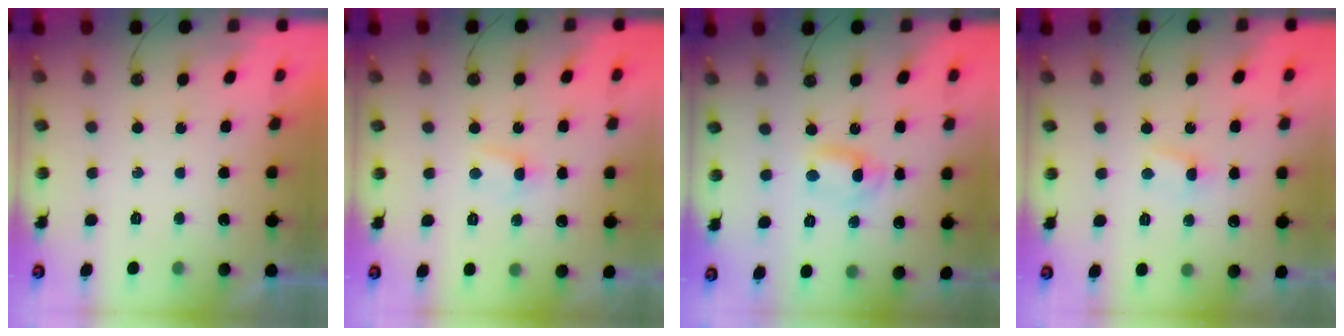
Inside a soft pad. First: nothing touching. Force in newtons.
{"total": 2.9, "press": 2.8, "slide": 0.4}
{"total": 2.3, "press": 2.0, "slide": 1.2}
{"total": 2.8, "press": 2.8, "slide": 0.3}